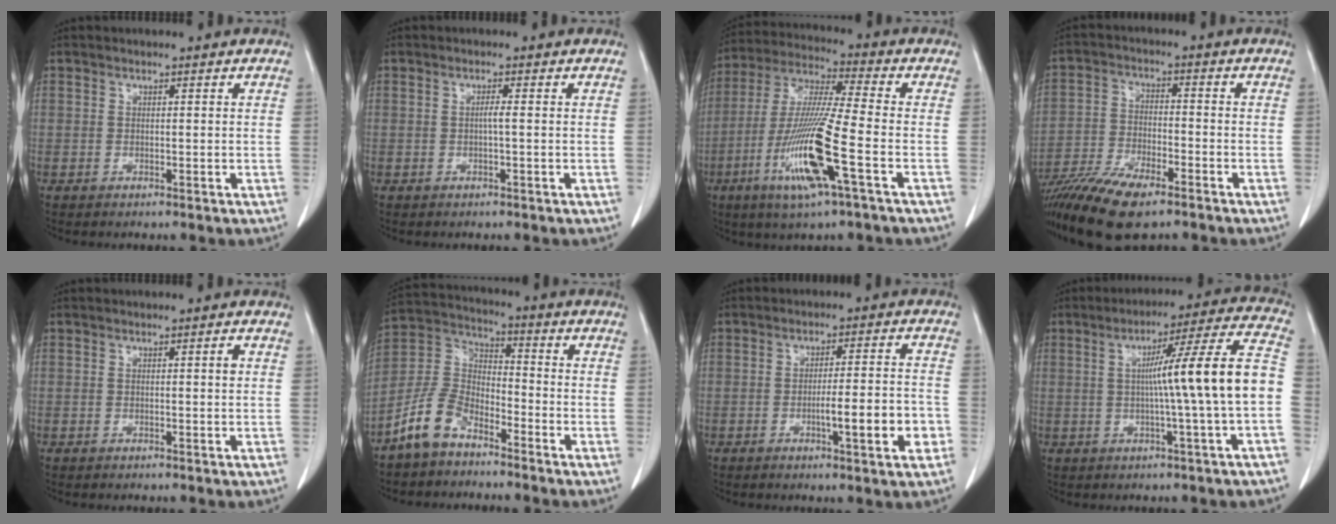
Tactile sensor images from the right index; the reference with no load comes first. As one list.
[{"total": 1.0, "force": [-0.1, -0.1, 1.0], "torque": [-0.019, 0.001, -0.003]}, {"total": 15.3, "force": [-5.6, 0.0, 14.3], "torque": [-0.297, -0.020, -0.108]}, {"total": 15.2, "force": [-11.3, 3.8, 9.4], "torque": [-0.192, -0.031, -0.200]}, {"total": 0.9, "force": [0.1, 0.0, 0.9], "torque": [-0.014, 0.000, 0.001]}, {"total": 8.8, "force": [-6.2, 4.4, 4.3], "torque": [-0.105, 0.016, -0.129]}, {"total": 8.1, "force": [-2.6, 0.6, 7.6], "torque": [-0.109, 0.004, -0.037]}, {"total": 14.0, "force": [-0.9, -1.6, 13.9], "torque": [-0.195, 0.020, -0.017]}]